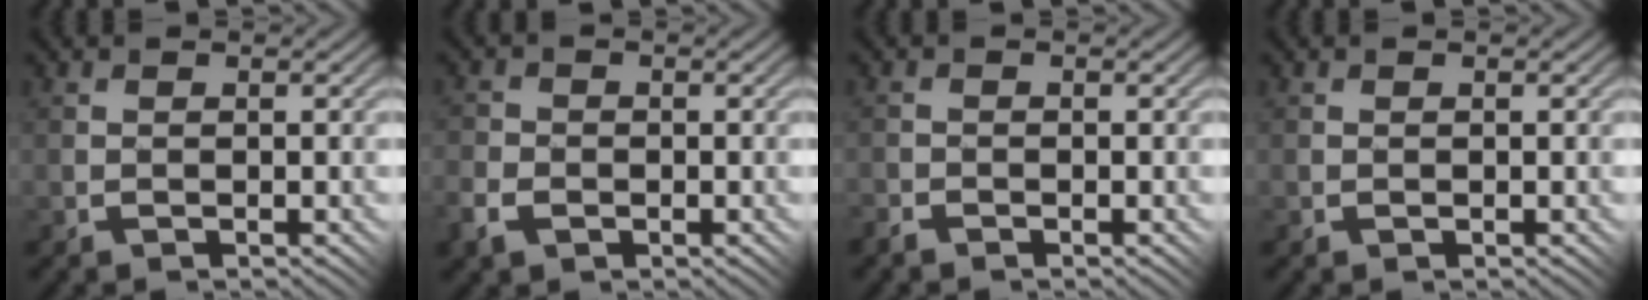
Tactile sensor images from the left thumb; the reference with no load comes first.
{"total": 4.0, "force": [-2.0, 3.0, 1.7], "torque": [-0.048, -0.008, -0.044]}
{"total": 1.5, "force": [-1.3, 0.7, 0.2], "torque": [-0.008, -0.001, -0.033]}
{"total": 0.0}